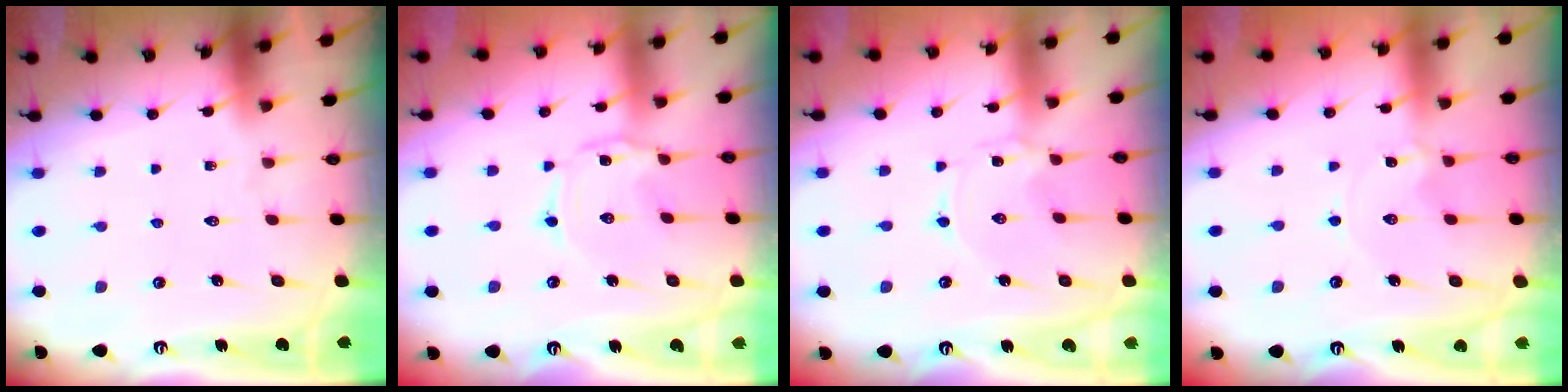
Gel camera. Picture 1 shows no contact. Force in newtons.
{"total": 1.7, "press": 1.7, "slide": 0.2}
{"total": 0.0}
{"total": 0.0}